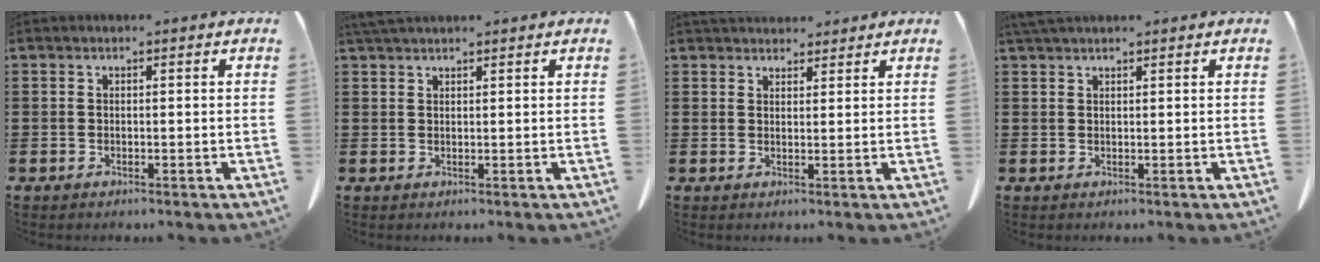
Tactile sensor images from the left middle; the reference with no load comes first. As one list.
[{"total": 2.0, "force": [1.8, 0.3, 0.8], "torque": [-0.020, 0.001, 0.036]}, {"total": 2.9, "force": [2.8, 0.8, 0.1], "torque": [-0.002, -0.008, 0.054]}, {"total": 1.8, "force": [1.6, 0.2, 0.7], "torque": [-0.018, 0.000, 0.032]}]